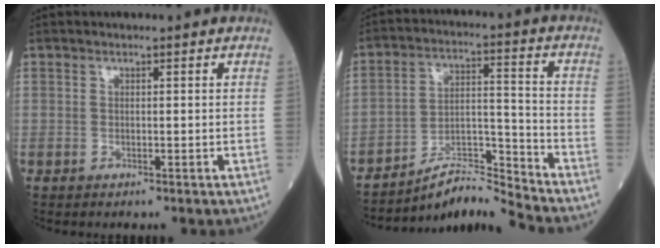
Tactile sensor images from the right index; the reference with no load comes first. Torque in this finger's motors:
{"motor_torque": [0.37, -0.68, 0.08, -0.02]}